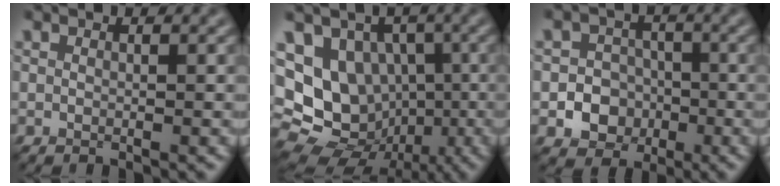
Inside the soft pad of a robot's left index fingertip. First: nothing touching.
{"total": 14.9, "force": [-1.8, 13.1, 7.0], "torque": [-0.146, 0.017, -0.030]}
{"total": 7.1, "force": [-2.6, 6.3, 2.1], "torque": [-0.013, -0.008, -0.065]}